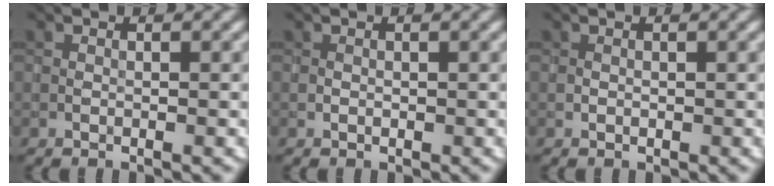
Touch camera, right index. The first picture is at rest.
{"total": 0.0}
{"total": 0.0}